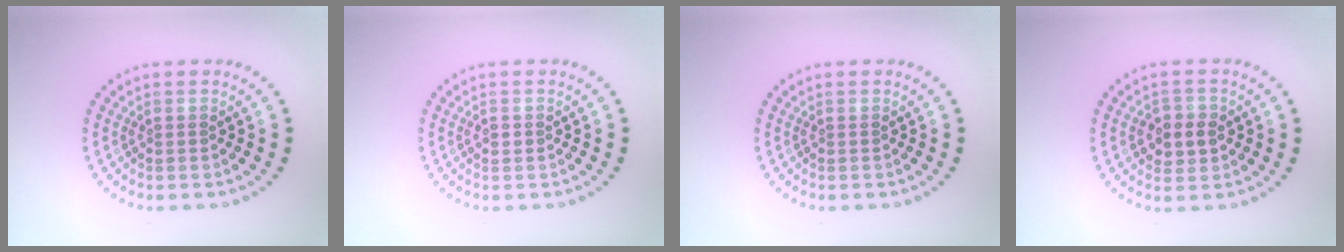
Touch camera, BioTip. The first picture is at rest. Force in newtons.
{"total": 0.9, "press": 0.8, "slide": 0.2}
{"total": 0.0}
{"total": 2.6, "press": 2.6, "slide": 0.3}